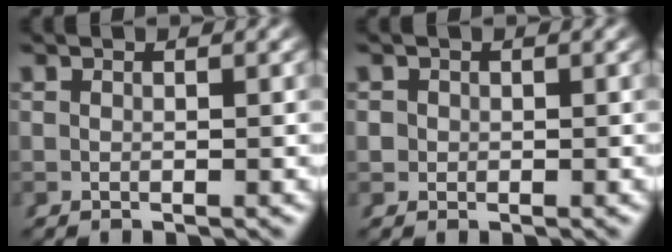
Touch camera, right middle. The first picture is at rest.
{"total": 1.4, "force": [-0.1, 1.4, 0.2], "torque": [-0.010, -0.005, -0.001]}